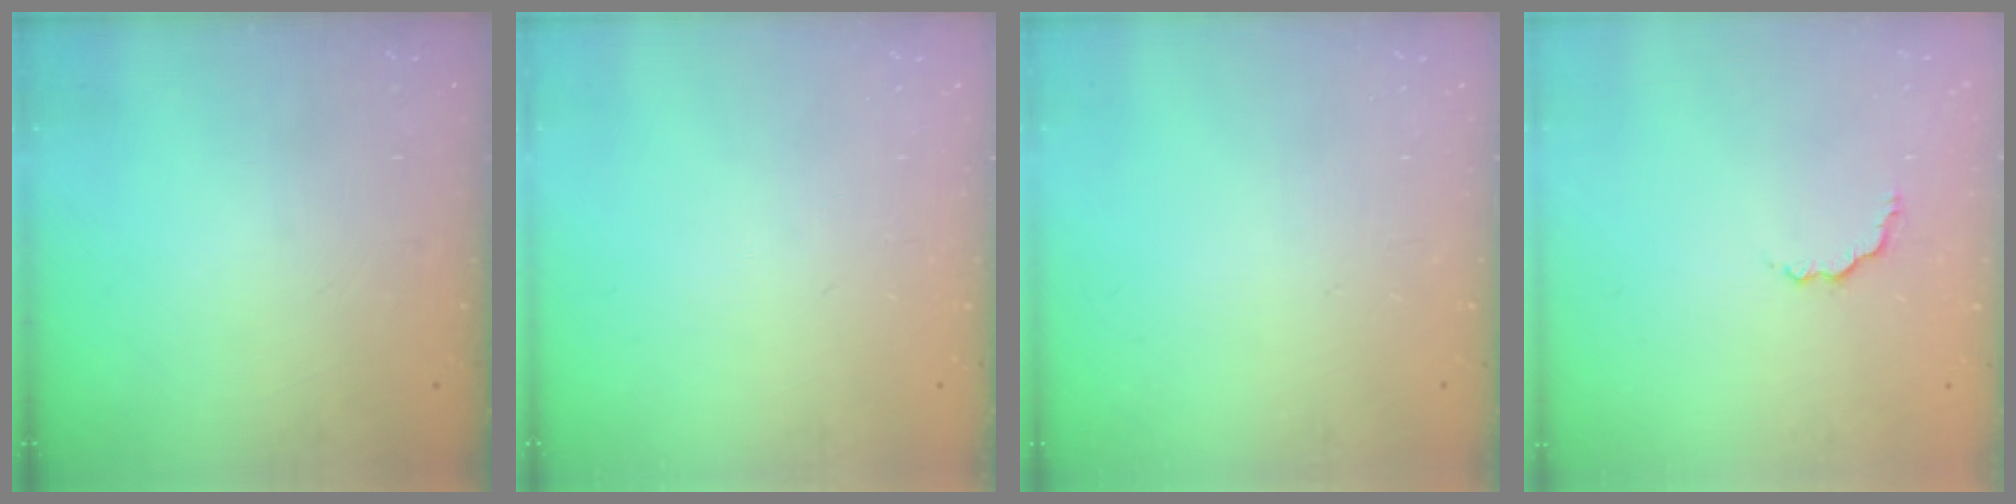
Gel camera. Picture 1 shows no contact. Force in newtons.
{"total": 0.0}
{"total": 0.0}
{"total": 3.1, "press": 3.0, "slide": 0.6}